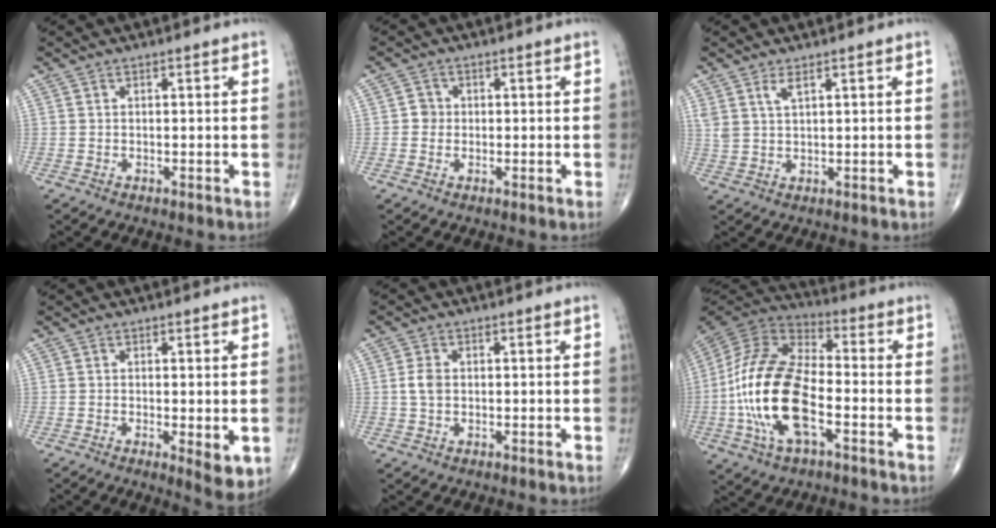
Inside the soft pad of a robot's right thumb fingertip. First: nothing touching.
{"total": 2.0, "force": [-0.2, 1.9, 0.6], "torque": [0.004, 0.007, -0.007]}
{"total": 3.1, "force": [1.8, 1.0, 2.2], "torque": [-0.048, -0.008, 0.042]}
{"total": 5.1, "force": [-1.0, 1.5, 4.8], "torque": [-0.070, -0.016, -0.014]}
{"total": 2.9, "force": [0.1, 2.0, 2.1], "torque": [-0.043, 0.005, -0.001]}
{"total": 20.5, "force": [-4.8, 9.8, 17.4], "torque": [-0.356, 0.024, -0.092]}